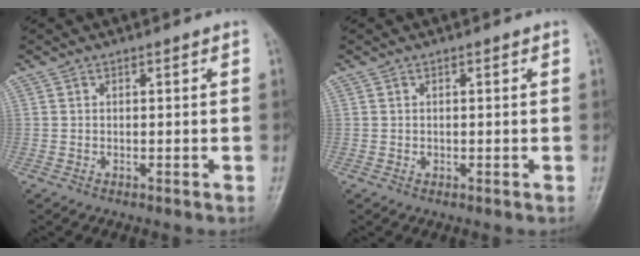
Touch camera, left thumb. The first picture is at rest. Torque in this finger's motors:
{"motor_torque": [-0.03, 0.09, 0.28, -0.20, 0.00]}